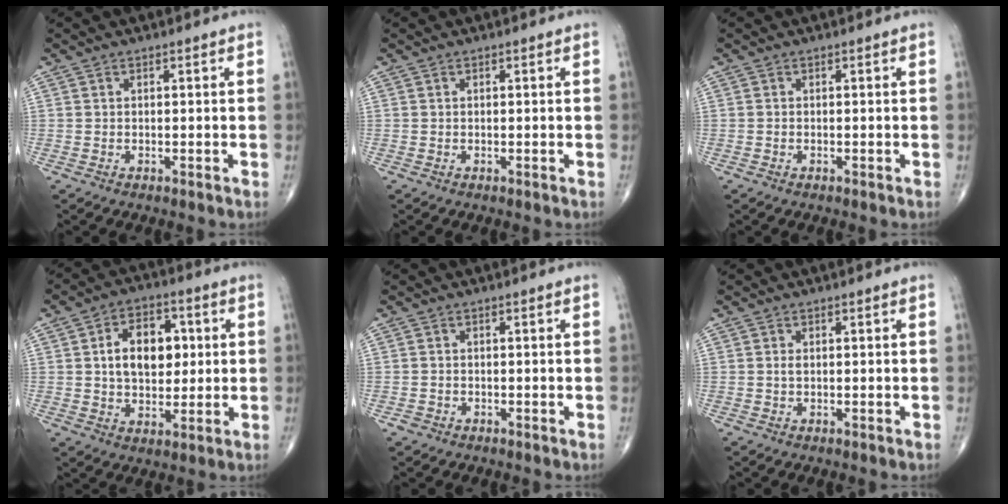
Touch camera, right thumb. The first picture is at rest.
{"total": 0.0}
{"total": 0.0}
{"total": 11.8, "force": [1.9, 7.8, 8.7], "torque": [-0.107, 0.006, 0.031]}
{"total": 1.1, "force": [-0.6, 0.9, 0.2], "torque": [-0.005, 0.006, -0.012]}
{"total": 0.7, "force": [0.1, 0.3, 0.6], "torque": [-0.016, 0.000, 0.002]}